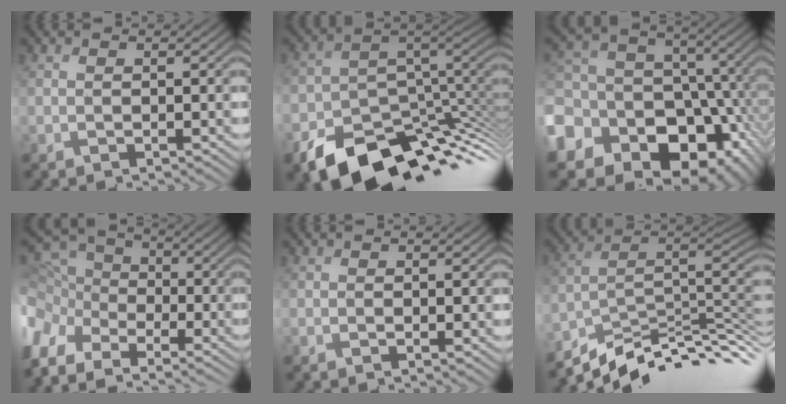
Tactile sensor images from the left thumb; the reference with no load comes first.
{"total": 14.1, "force": [-6.6, 9.5, 8.0], "torque": [-0.167, -0.037, -0.099]}
{"total": 20.2, "force": [-6.9, 16.1, 10.0], "torque": [-0.242, -0.029, -0.110]}
{"total": 11.2, "force": [-6.4, 7.6, 5.2], "torque": [-0.164, -0.017, -0.097]}
{"total": 0.0}
{"total": 11.3, "force": [-6.8, 4.0, 8.1], "torque": [-0.147, 0.000, -0.118]}